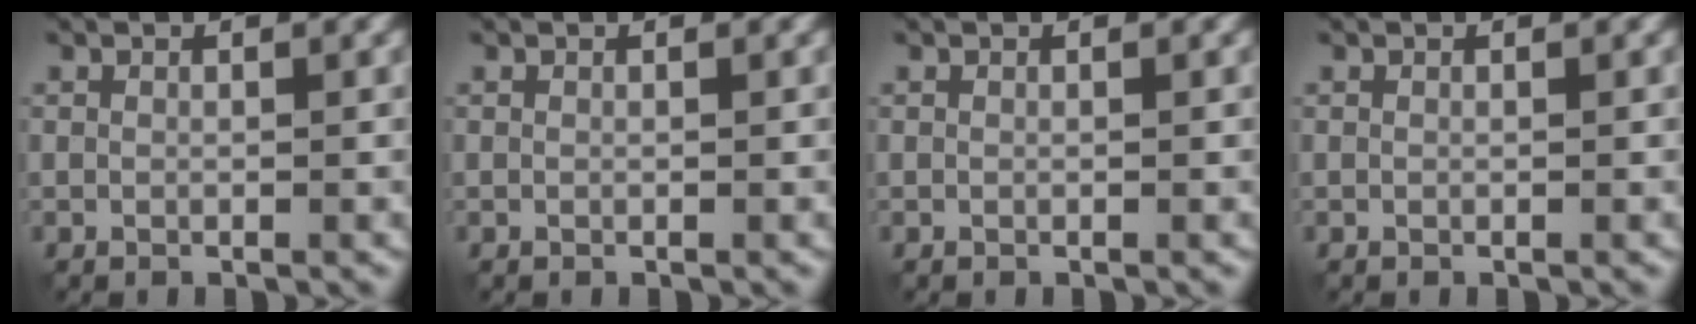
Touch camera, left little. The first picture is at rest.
{"total": 0.0}
{"total": 0.0}
{"total": 0.0}